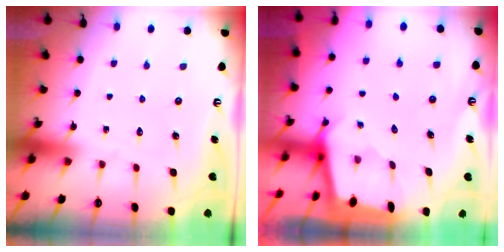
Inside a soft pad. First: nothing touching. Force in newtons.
{"total": 1.6, "press": 1.6, "slide": 0.2}